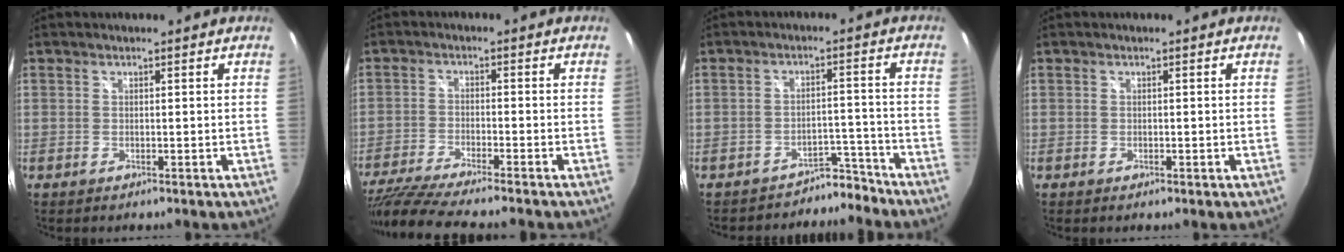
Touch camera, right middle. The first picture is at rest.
{"total": 11.6, "force": [-10.0, 0.0, 5.8], "torque": [-0.131, -0.032, -0.177]}
{"total": 6.0, "force": [-5.6, 2.1, 0.1], "torque": [0.010, 0.030, -0.074]}
{"total": 0.7, "force": [-0.2, 0.3, 0.6], "torque": [-0.005, 0.000, -0.004]}